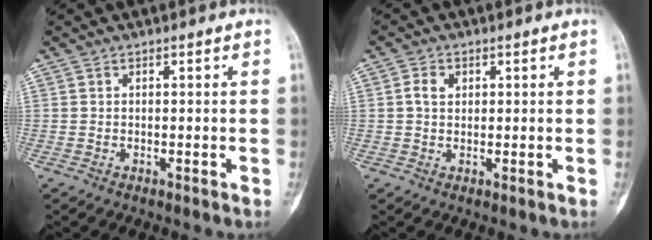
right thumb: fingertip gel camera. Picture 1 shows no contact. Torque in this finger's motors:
{"motor_torque": [0.52, 0.44, 0.13, -0.24, 0.00]}